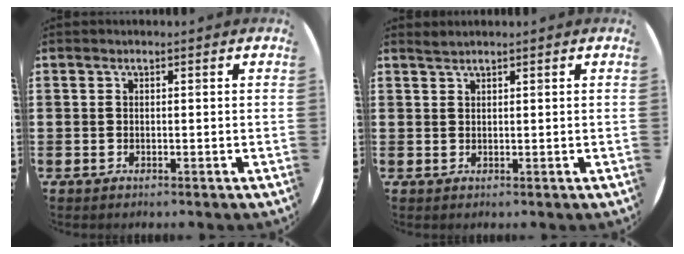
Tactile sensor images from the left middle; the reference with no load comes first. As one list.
[{"total": 0.8, "force": [0.8, -0.2, 0.1], "torque": [-0.002, -0.002, 0.017]}]